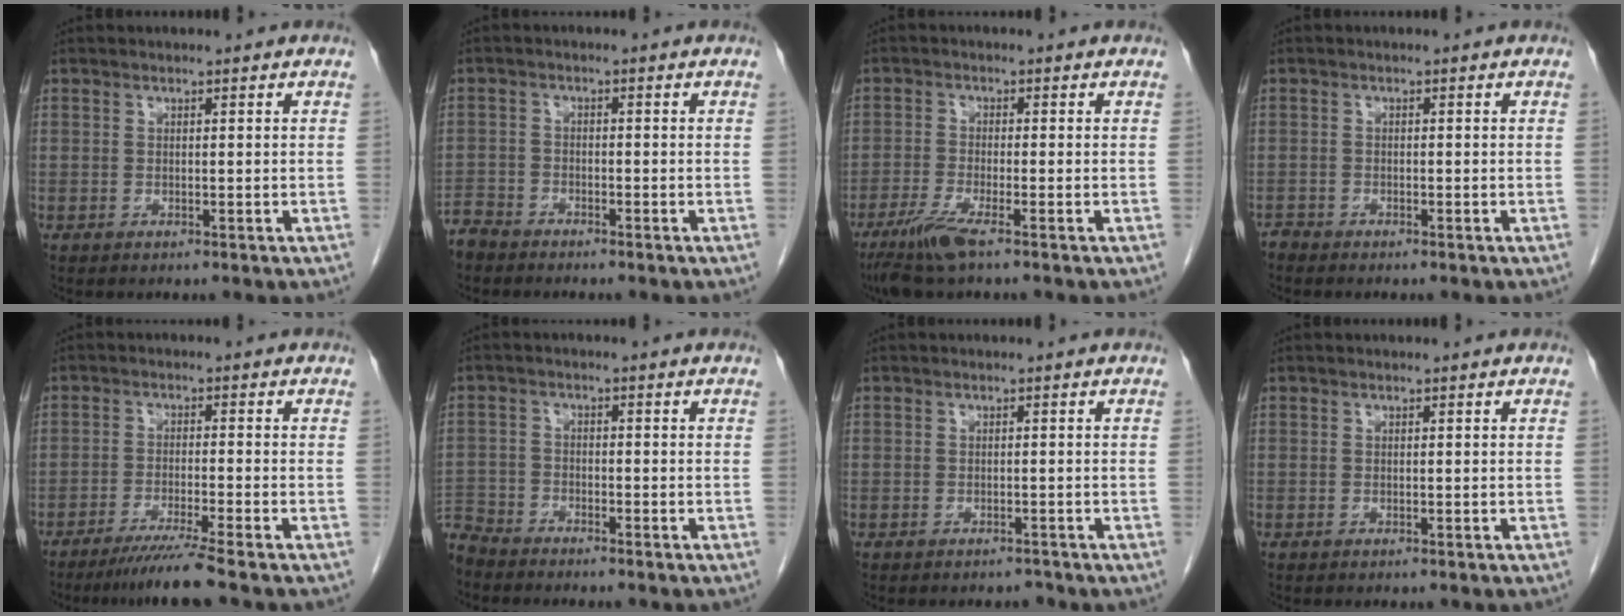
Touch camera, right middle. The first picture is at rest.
{"total": 3.4, "force": [-3.2, 1.1, 0.0], "torque": [0.001, -0.003, -0.063]}
{"total": 5.2, "force": [-3.5, 0.1, 3.9], "torque": [-0.085, -0.016, -0.071]}
{"total": 1.0, "force": [-0.9, 0.1, -0.2], "torque": [0.005, -0.002, -0.019]}
{"total": 6.2, "force": [-4.9, -1.7, 3.4], "torque": [-0.057, -0.023, -0.089]}
{"total": 5.3, "force": [-5.1, 1.2, 0.3], "torque": [0.003, -0.010, -0.102]}
{"total": 0.9, "force": [-0.8, 0.2, 0.0], "torque": [0.000, -0.002, -0.012]}
{"total": 0.0}